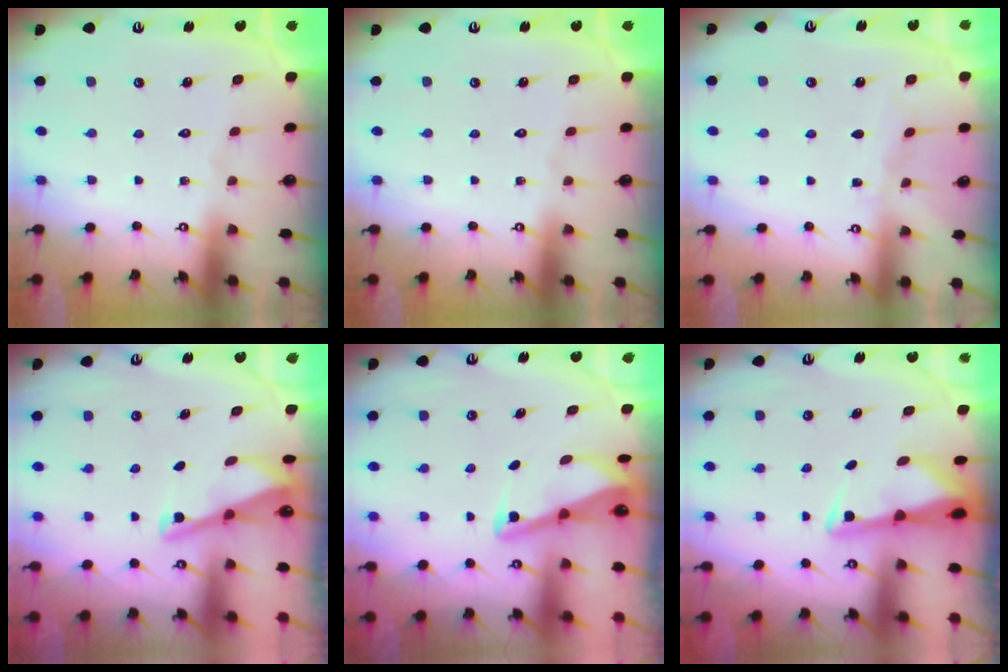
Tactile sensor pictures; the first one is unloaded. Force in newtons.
{"total": 0.0}
{"total": 3.9, "press": 3.9, "slide": 0.6}
{"total": 2.9, "press": 2.9, "slide": 0.4}
{"total": 2.9, "press": 2.9, "slide": 0.4}
{"total": 2.9, "press": 2.9, "slide": 0.6}